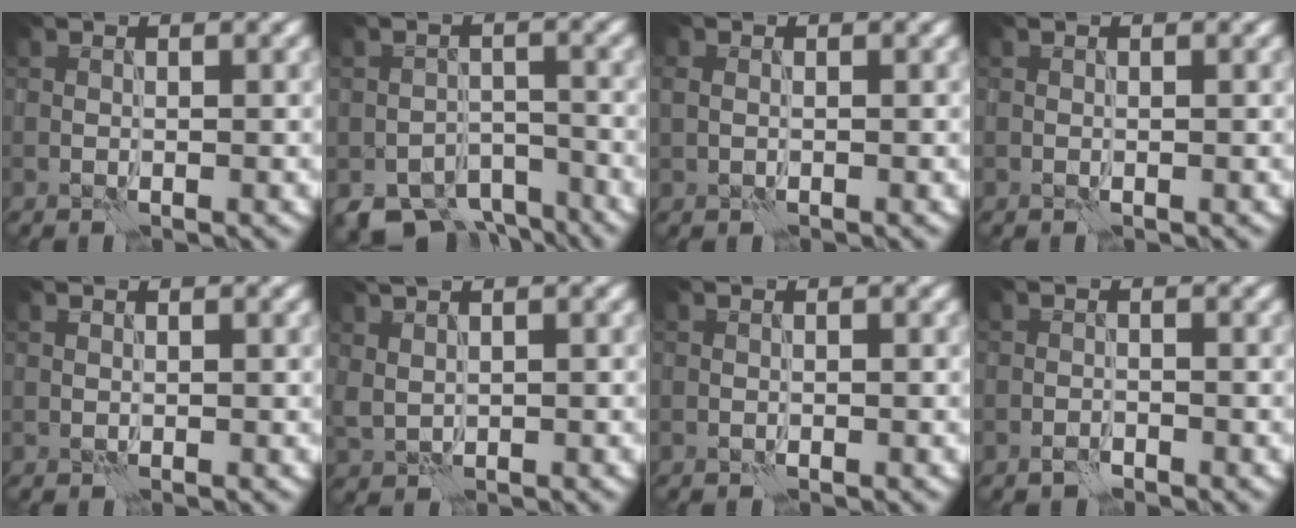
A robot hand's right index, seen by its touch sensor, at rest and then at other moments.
{"total": 7.1, "force": [-5.7, 3.3, 2.8], "torque": [-0.034, -0.015, -0.089]}
{"total": 1.1, "force": [0.2, 0.9, 0.7], "torque": [-0.012, 0.005, 0.003]}
{"total": 0.0}
{"total": 0.0}
{"total": 2.2, "force": [1.4, 0.9, 1.5], "torque": [-0.038, 0.005, 0.034]}
{"total": 0.0}
{"total": 0.9, "force": [-0.7, 0.4, 0.4], "torque": [-0.007, 0.003, -0.017]}